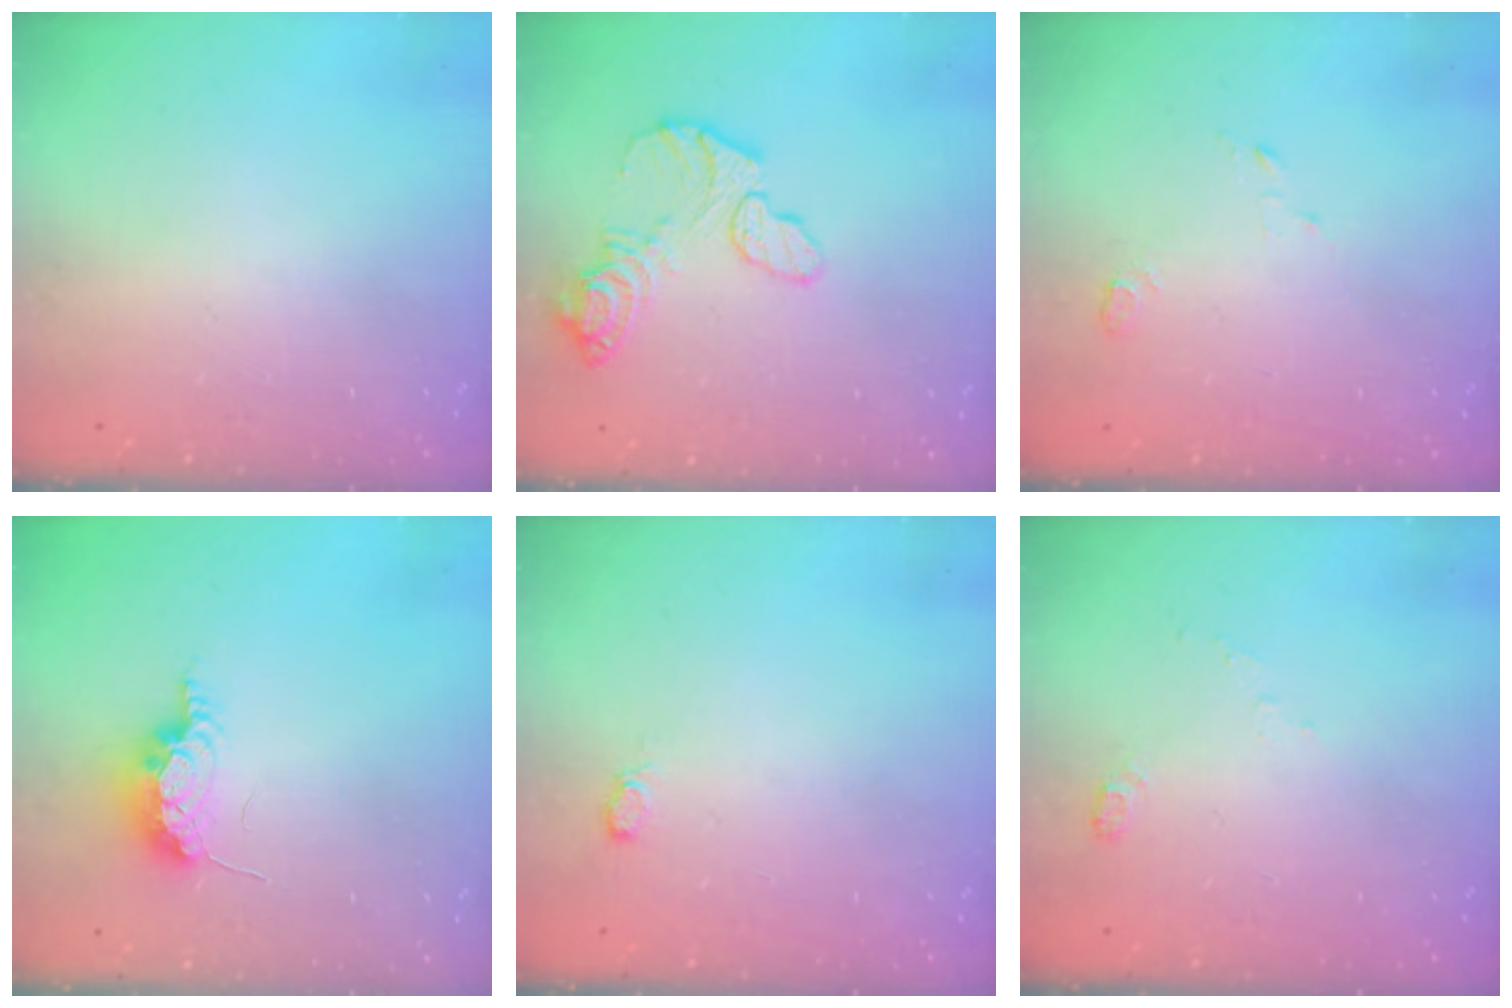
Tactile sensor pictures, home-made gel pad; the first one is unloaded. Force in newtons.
{"total": 11.6, "press": 11.5, "slide": 1.1}
{"total": 2.8, "press": 2.8, "slide": 0.3}
{"total": 10.2, "press": 8.4, "slide": 5.8}
{"total": 5.0, "press": 4.9, "slide": 1.0}
{"total": 4.4, "press": 4.3, "slide": 1.0}